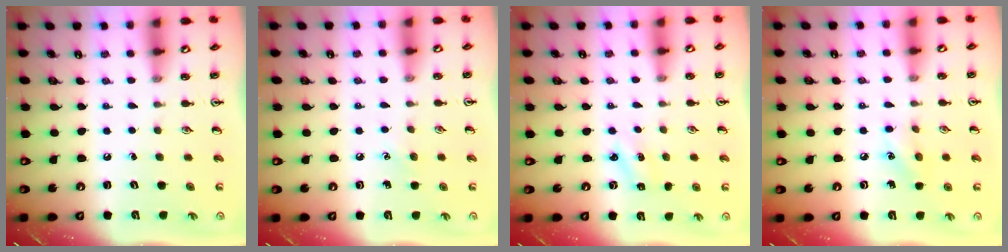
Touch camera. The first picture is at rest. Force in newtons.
{"total": 3.7, "press": 3.6, "slide": 1.0}
{"total": 1.8, "press": 1.7, "slide": 0.7}
{"total": 5.7, "press": 5.4, "slide": 1.9}